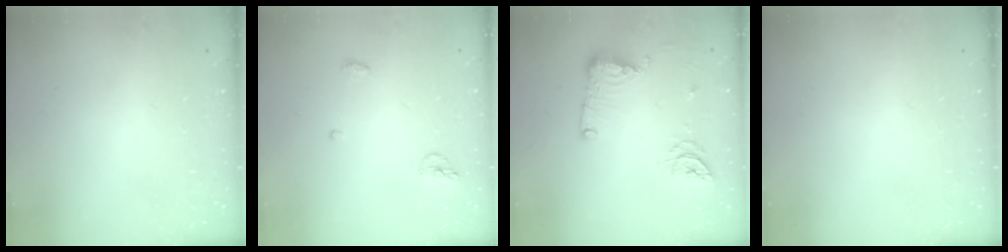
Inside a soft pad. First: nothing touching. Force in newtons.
{"total": 5.2, "press": 5.0, "slide": 1.2}
{"total": 12.2, "press": 12.1, "slide": 1.2}
{"total": 0.0}